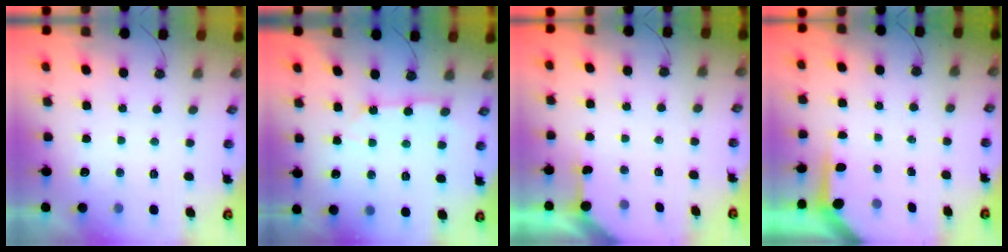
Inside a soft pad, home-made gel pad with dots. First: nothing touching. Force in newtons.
{"total": 3.0, "press": 3.0, "slide": 0.4}
{"total": 2.7, "press": 2.7, "slide": 0.3}
{"total": 3.9, "press": 3.9, "slide": 0.4}